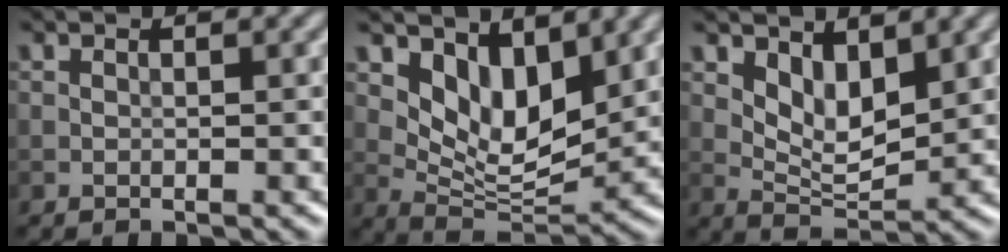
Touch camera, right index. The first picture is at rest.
{"total": 5.5, "force": [2.9, 2.8, 3.8], "torque": [-0.068, -0.020, 0.055]}
{"total": 3.8, "force": [1.8, 2.0, 2.8], "torque": [-0.052, -0.012, 0.036]}